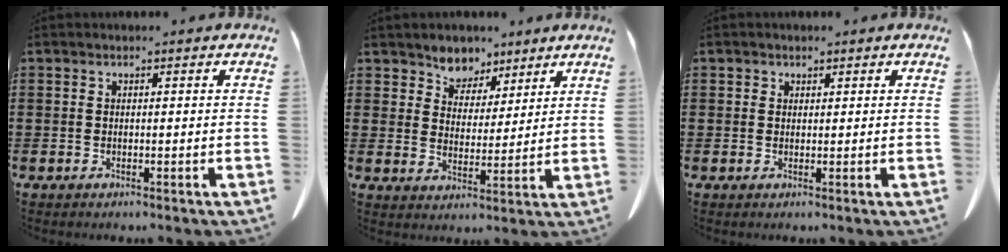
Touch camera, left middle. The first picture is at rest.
{"total": 5.3, "force": [4.4, 2.9, -0.4], "torque": [-0.026, -0.021, 0.079]}
{"total": 0.8, "force": [0.6, 0.5, 0.0], "torque": [-0.004, -0.001, 0.014]}